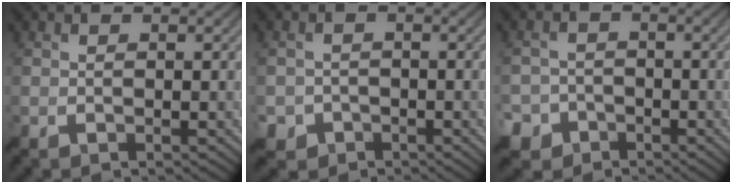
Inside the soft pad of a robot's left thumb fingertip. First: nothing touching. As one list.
[{"total": 2.7, "force": [-1.5, 2.3, 0.3], "torque": [-0.005, -0.002, -0.035]}, {"total": 5.6, "force": [-3.3, 4.3, 1.1], "torque": [-0.021, -0.009, -0.075]}]